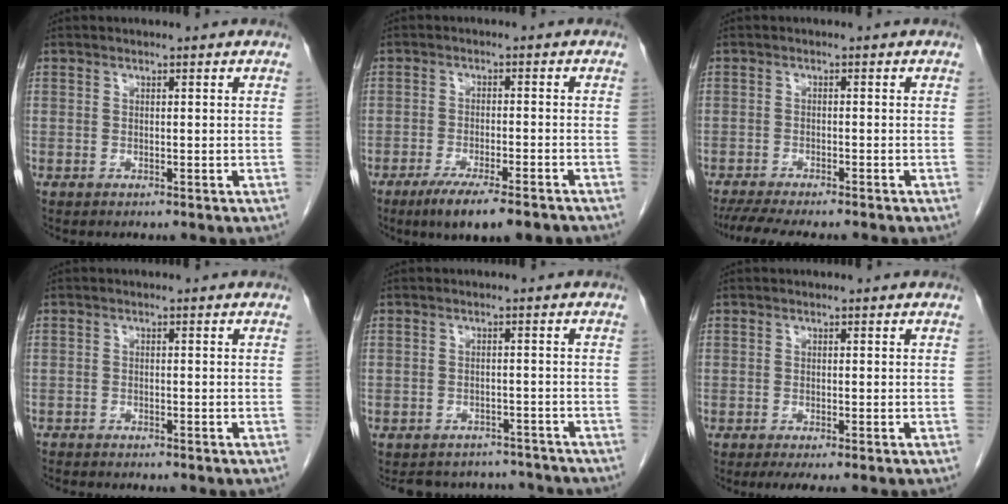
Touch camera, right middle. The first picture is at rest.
{"total": 9.6, "force": [-7.1, 1.7, 6.4], "torque": [-0.096, -0.015, -0.111]}
{"total": 10.1, "force": [-8.8, 1.3, 5.0], "torque": [-0.068, -0.012, -0.129]}
{"total": 2.2, "force": [-2.1, 0.2, 0.6], "torque": [-0.008, -0.005, -0.030]}
{"total": 7.4, "force": [-6.6, 3.2, -0.1], "torque": [0.013, 0.023, -0.074]}
{"total": 2.7, "force": [-1.8, 0.2, 1.9], "torque": [-0.028, -0.008, -0.029]}